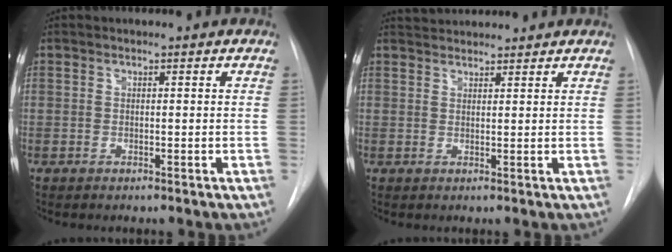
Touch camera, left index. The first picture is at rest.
{"total": 4.4, "force": [4.3, 0.5, 0.5], "torque": [-0.013, 0.036, 0.069]}